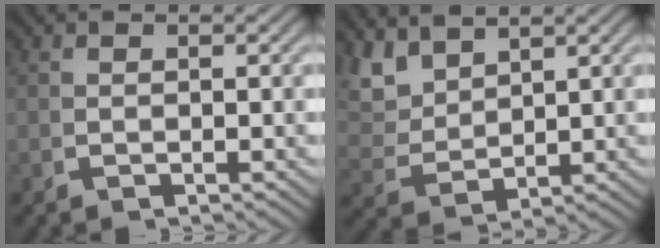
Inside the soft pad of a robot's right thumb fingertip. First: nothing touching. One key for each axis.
{"total": 4.5, "fx": 2.4, "fy": 2.7, "fz": 2.6, "tx": -0.071, "ty": -0.007, "tz": 0.060}